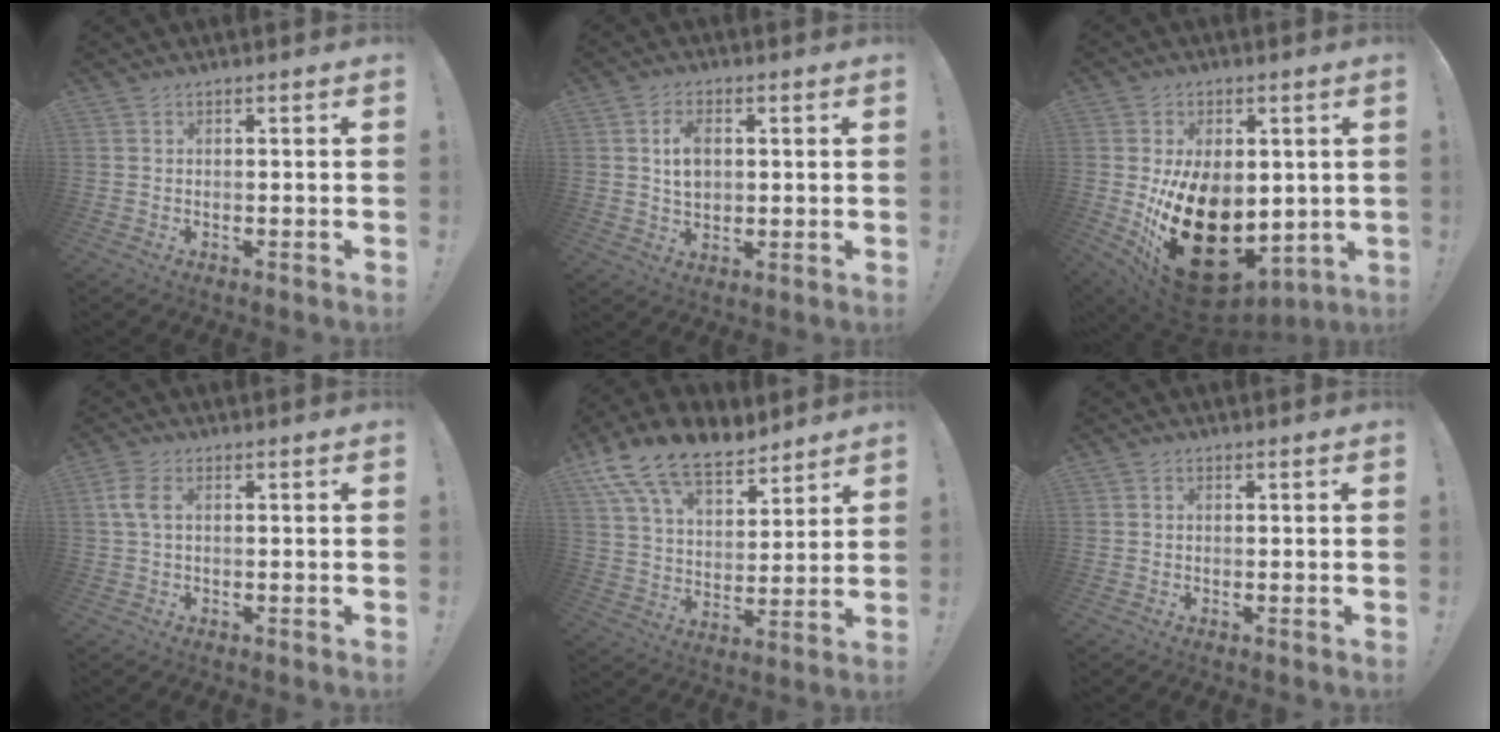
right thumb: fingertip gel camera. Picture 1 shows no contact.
{"total": 7.1, "force": [1.3, 4.9, 4.9], "torque": [-0.063, 0.001, 0.022]}
{"total": 25.7, "force": [-4.0, 17.4, 18.4], "torque": [-0.312, 0.006, -0.038]}
{"total": 4.7, "force": [0.8, 2.6, 3.8], "torque": [-0.084, 0.006, 0.013]}
{"total": 16.2, "force": [11.5, 8.2, 8.0], "torque": [-0.146, -0.080, 0.215]}
{"total": 0.7, "force": [0.0, 0.6, 0.2], "torque": [-0.003, 0.004, -0.001]}